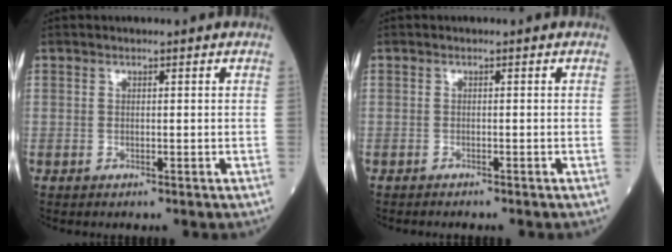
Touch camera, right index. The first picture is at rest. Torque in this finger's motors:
{"motor_torque": [-0.02, 0.00, -0.05, -0.03]}